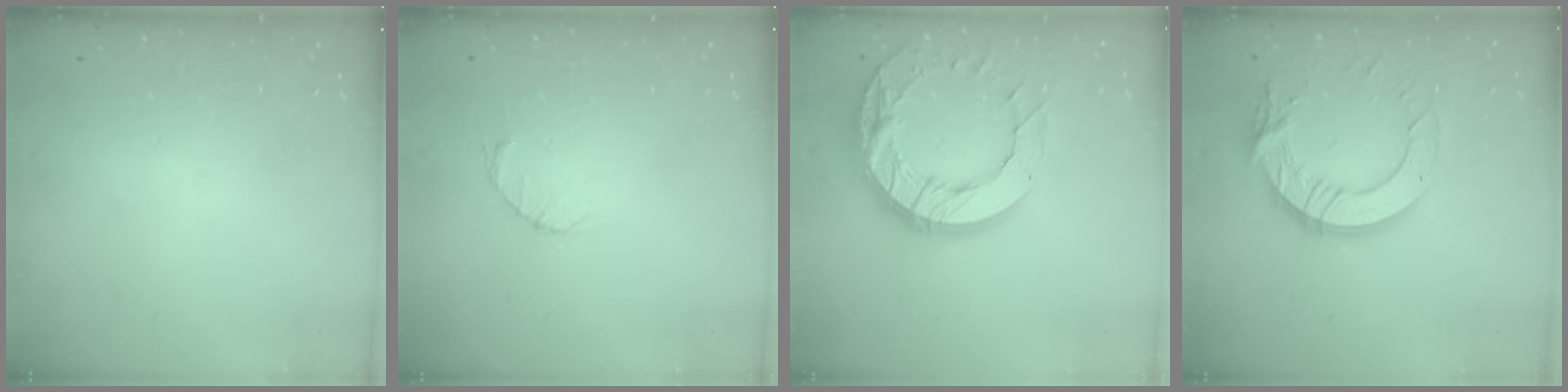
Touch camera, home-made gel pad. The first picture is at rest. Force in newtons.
{"total": 2.7, "press": 2.7, "slide": 0.4}
{"total": 20.9, "press": 20.8, "slide": 1.9}
{"total": 15.4, "press": 15.3, "slide": 1.3}